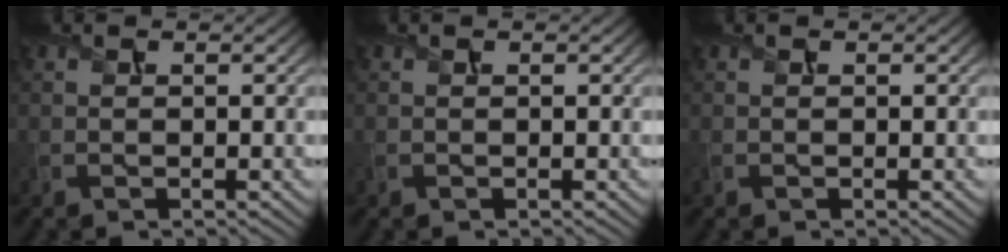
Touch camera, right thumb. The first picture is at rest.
{"total": 0.0}
{"total": 0.0}